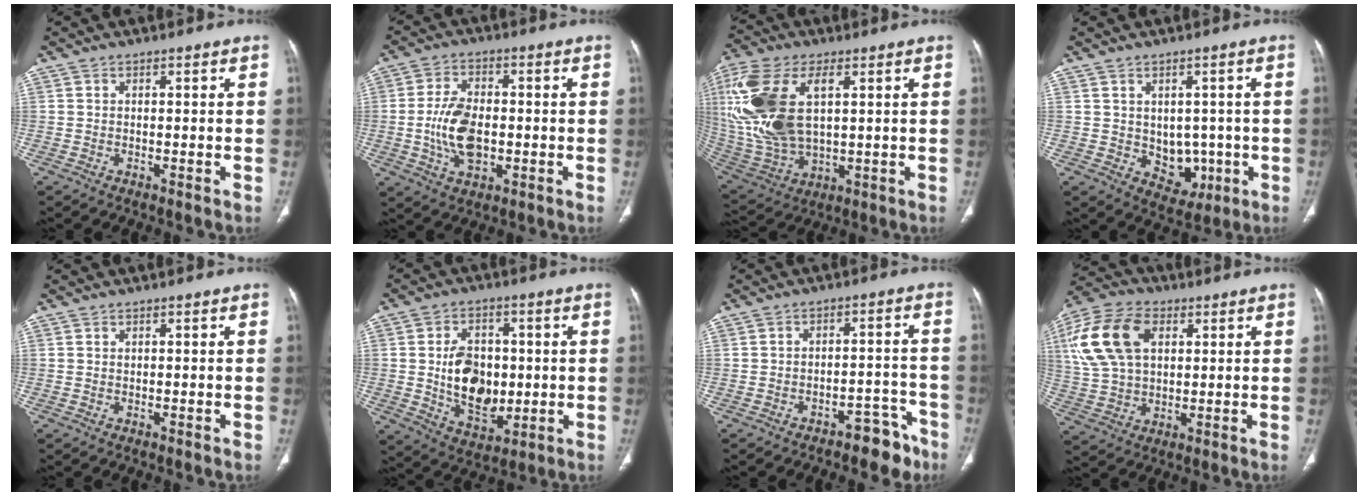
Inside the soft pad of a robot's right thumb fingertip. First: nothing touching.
{"total": 10.3, "force": [-1.2, 6.1, 8.2], "torque": [-0.149, 0.005, -0.021]}
{"total": 21.3, "force": [4.5, 11.3, 17.6], "torque": [-0.398, -0.014, 0.091]}
{"total": 7.0, "force": [-0.6, 5.6, 4.2], "torque": [-0.022, -0.002, 0.010]}
{"total": 0.6, "force": [0.0, 0.3, 0.5], "torque": [-0.012, 0.000, -0.001]}
{"total": 12.9, "force": [0.0, 8.8, 9.5], "torque": [-0.122, -0.006, 0.012]}
{"total": 7.5, "force": [-5.5, 3.8, 3.3], "torque": [-0.020, 0.061, -0.073]}
{"total": 16.6, "force": [5.0, 10.9, 11.4], "torque": [-0.219, 0.009, 0.095]}